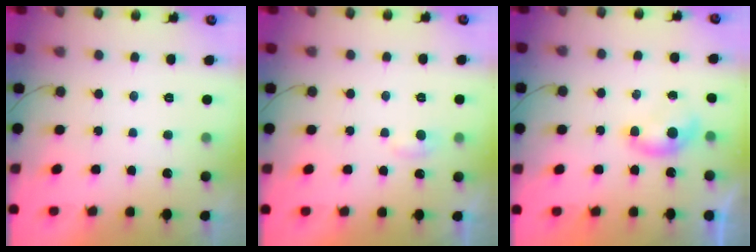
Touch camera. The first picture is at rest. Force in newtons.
{"total": 3.6, "press": 3.6, "slide": 0.3}
{"total": 4.8, "press": 4.7, "slide": 0.6}